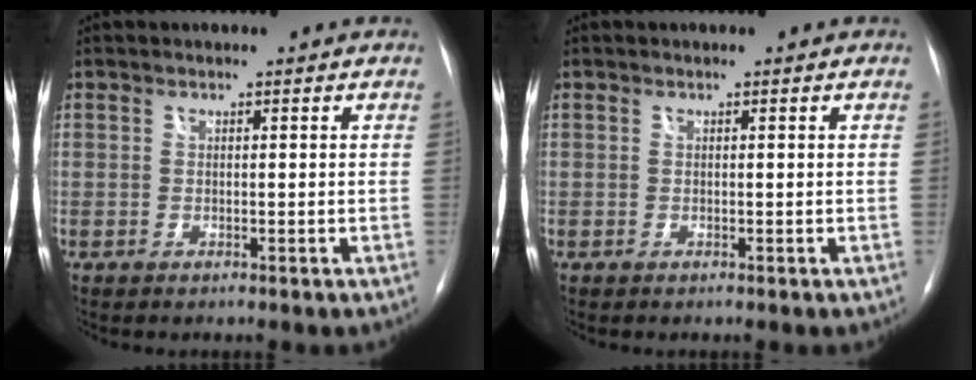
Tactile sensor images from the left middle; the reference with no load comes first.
{"total": 0.0}